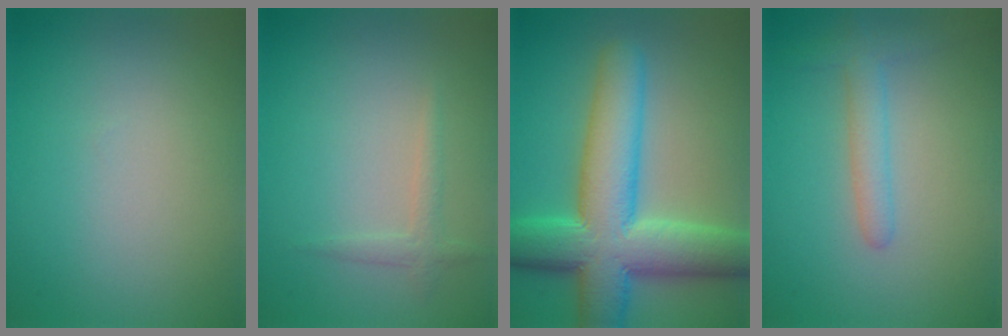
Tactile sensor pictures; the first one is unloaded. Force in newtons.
{"total": 1.3, "press": 1.3, "slide": 0.1}
{"total": 11.2, "press": 11.2, "slide": 0.6}
{"total": 2.5, "press": 2.5, "slide": 0.2}